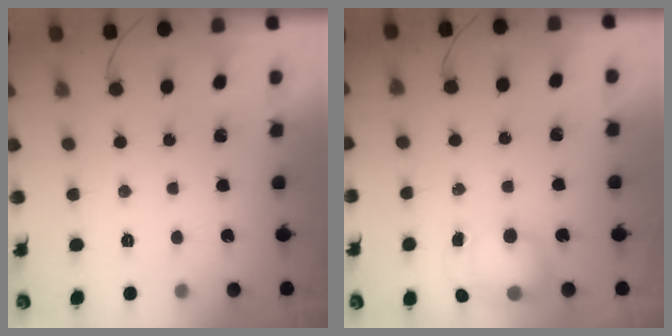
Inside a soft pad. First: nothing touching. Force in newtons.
{"total": 7.4, "press": 7.2, "slide": 1.3}